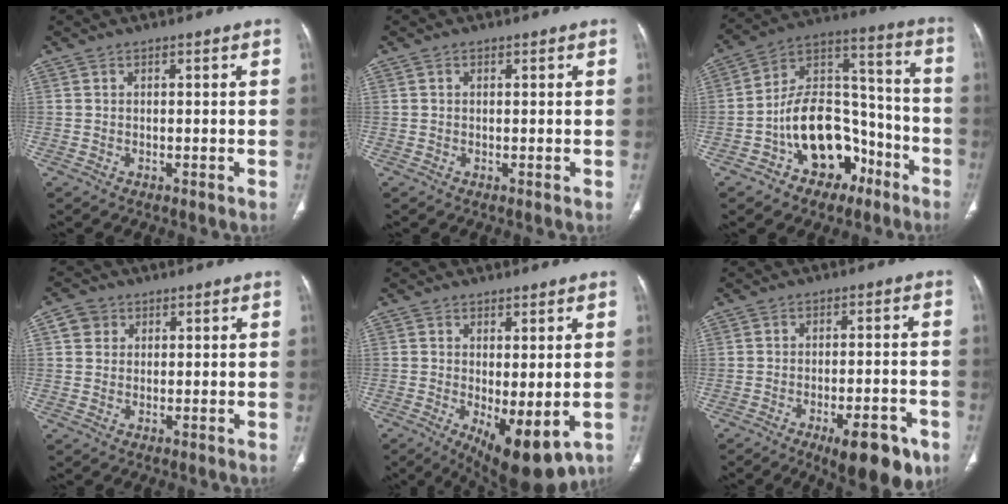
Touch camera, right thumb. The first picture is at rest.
{"total": 0.0}
{"total": 18.0, "force": [-8.2, 11.7, 11.1], "torque": [-0.135, 0.092, -0.131]}
{"total": 3.3, "force": [1.2, 3.0, 1.0], "torque": [-0.005, 0.000, 0.020]}
{"total": 10.5, "force": [-2.8, 4.1, 9.3], "torque": [-0.134, -0.020, -0.026]}
{"total": 11.6, "force": [-6.4, 3.8, 8.9], "torque": [-0.106, 0.020, -0.083]}